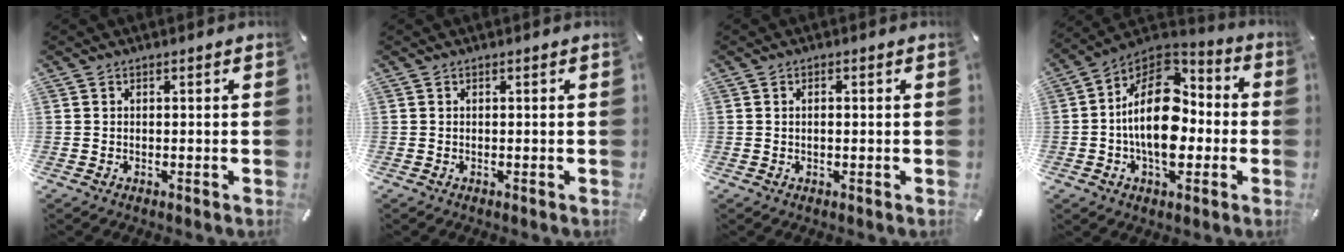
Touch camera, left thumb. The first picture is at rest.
{"total": 0.0}
{"total": 1.2, "force": [0.0, 0.4, 1.1], "torque": [-0.021, 0.001, -0.001]}
{"total": 18.9, "force": [-1.4, 12.1, 14.5], "torque": [-0.266, 0.005, -0.027]}